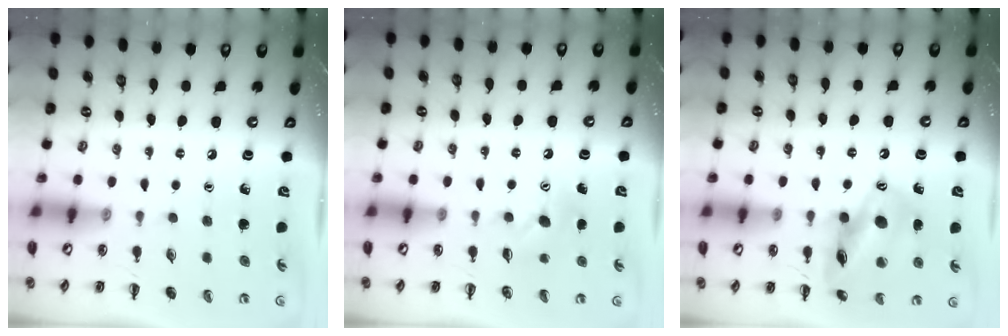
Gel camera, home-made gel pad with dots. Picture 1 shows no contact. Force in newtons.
{"total": 4.8, "press": 4.7, "slide": 1.1}
{"total": 14.1, "press": 13.8, "slide": 3.1}